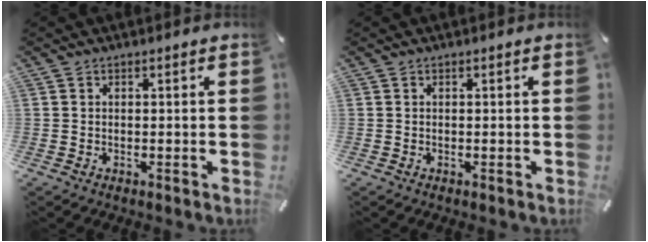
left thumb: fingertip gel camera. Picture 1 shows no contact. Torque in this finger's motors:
{"motor_torque": [-0.04, 0.05, -0.05, 0.04, 0.00]}